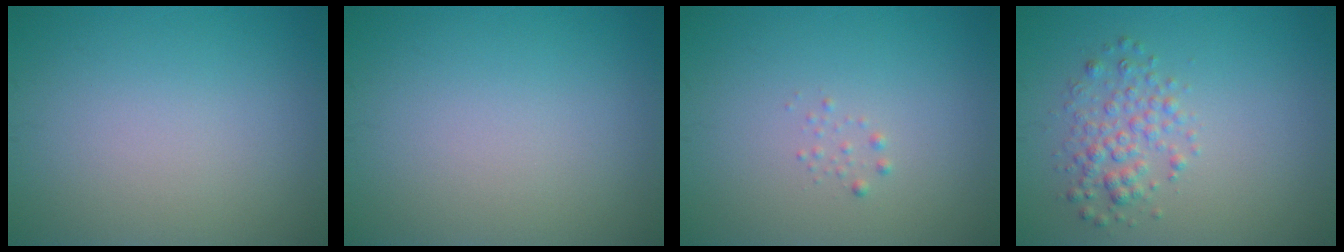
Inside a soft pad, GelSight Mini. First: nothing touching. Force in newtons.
{"total": 0.0}
{"total": 0.6, "press": 0.6, "slide": 0.0}
{"total": 2.6, "press": 2.6, "slide": 0.0}